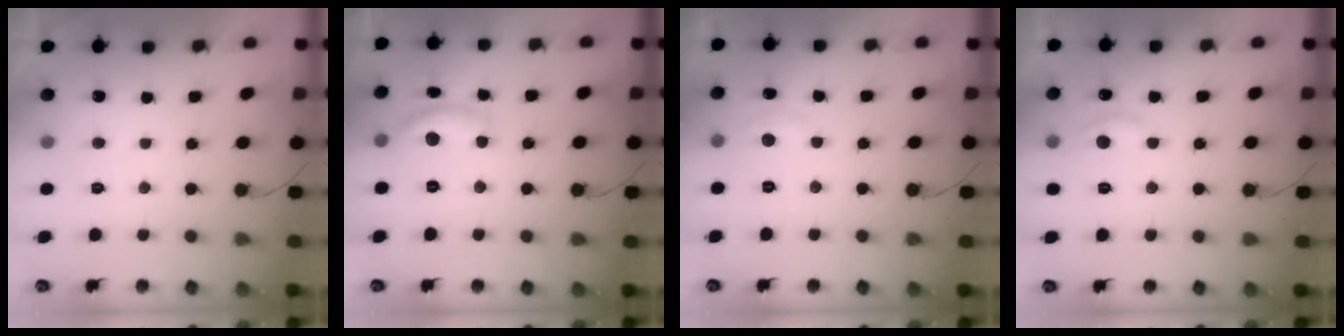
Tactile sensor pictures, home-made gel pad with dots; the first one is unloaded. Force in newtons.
{"total": 11.6, "press": 11.5, "slide": 0.7}
{"total": 4.4, "press": 4.3, "slide": 0.6}
{"total": 6.1, "press": 6.1, "slide": 0.6}